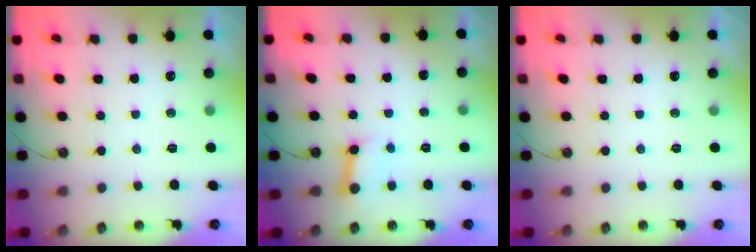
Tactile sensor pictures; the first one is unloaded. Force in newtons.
{"total": 4.6, "press": 4.6, "slide": 0.6}
{"total": 0.0}